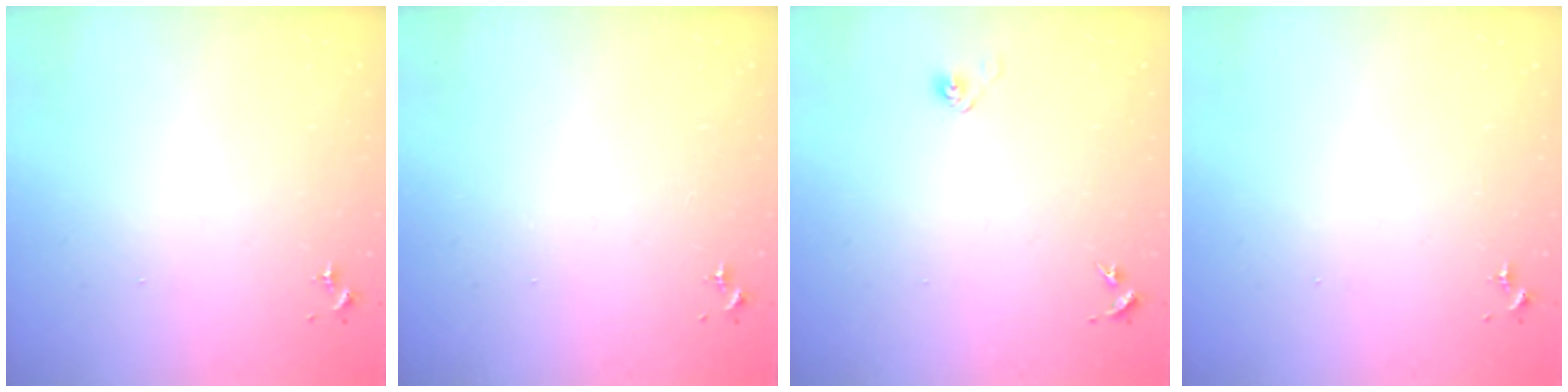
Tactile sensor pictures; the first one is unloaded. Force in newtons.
{"total": 0.0}
{"total": 2.9, "press": 2.8, "slide": 0.8}
{"total": 0.0}